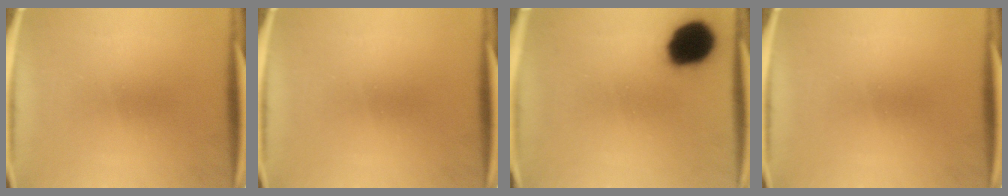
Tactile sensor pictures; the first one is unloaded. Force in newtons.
{"total": 0.0}
{"total": 14.2}
{"total": 0.0}